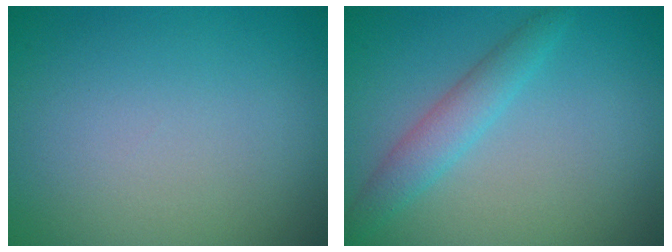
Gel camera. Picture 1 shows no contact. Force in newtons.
{"total": 2.6, "press": 2.6, "slide": 0.1}